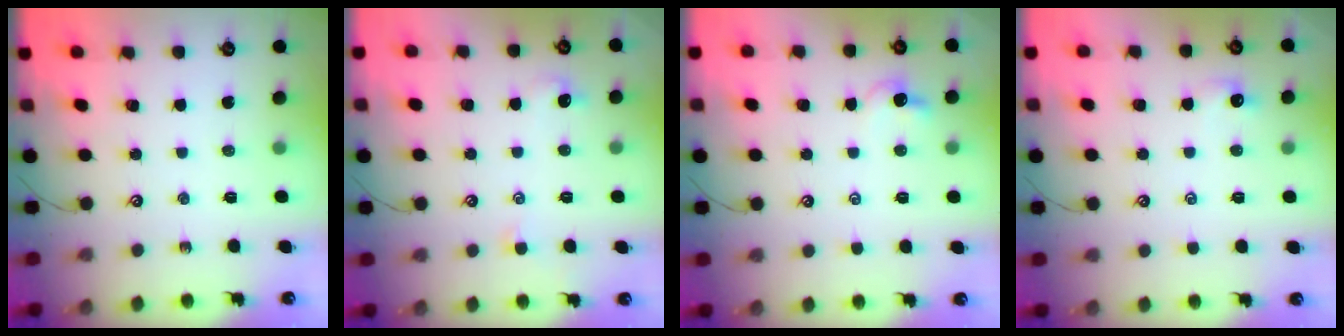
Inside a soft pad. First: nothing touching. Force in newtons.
{"total": 1.0, "press": 0.8, "slide": 0.6}
{"total": 0.8, "press": 0.6, "slide": 0.5}
{"total": 0.0}